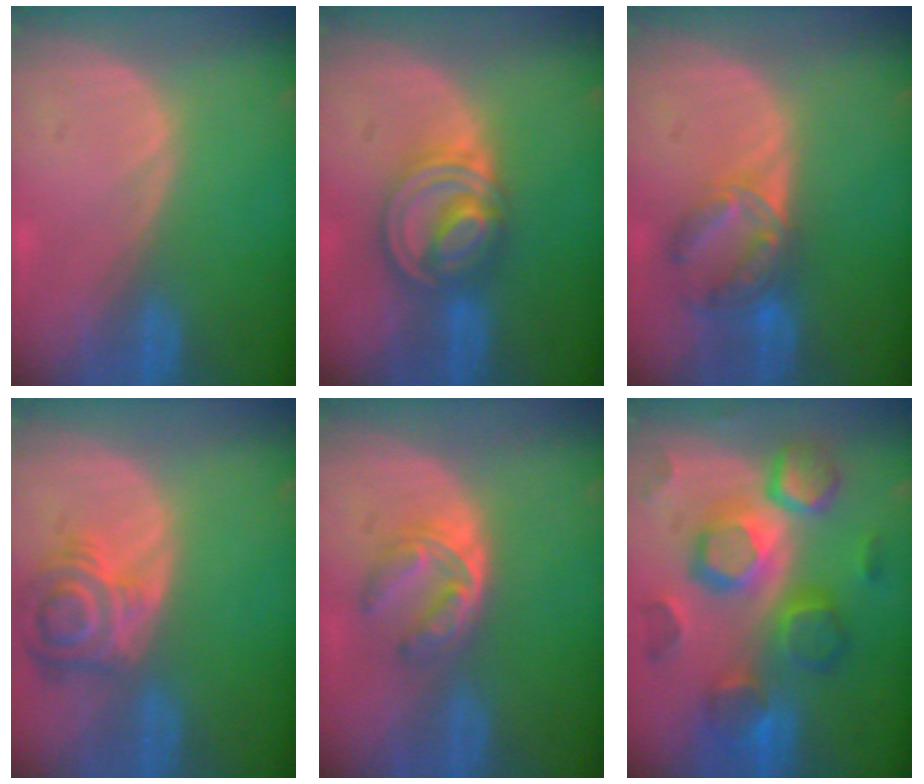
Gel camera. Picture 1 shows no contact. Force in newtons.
{"total": 7.9, "press": 6.9, "slide": 3.9}
{"total": 7.3, "press": 6.0, "slide": 4.1}
{"total": 6.7, "press": 6.5, "slide": 1.6}
{"total": 6.3, "press": 5.0, "slide": 3.8}
{"total": 11.8, "press": 11.7, "slide": 1.0}